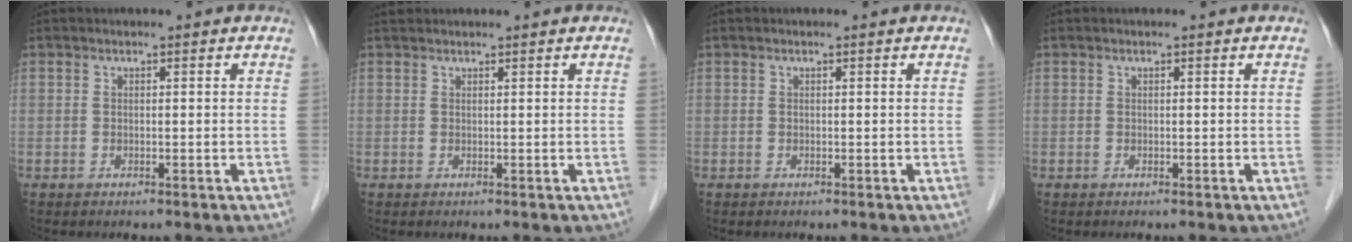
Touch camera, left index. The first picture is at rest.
{"total": 1.3, "force": [1.3, 0.2, 0.2], "torque": [-0.007, 0.022, 0.026]}
{"total": 0.0}
{"total": 0.0}